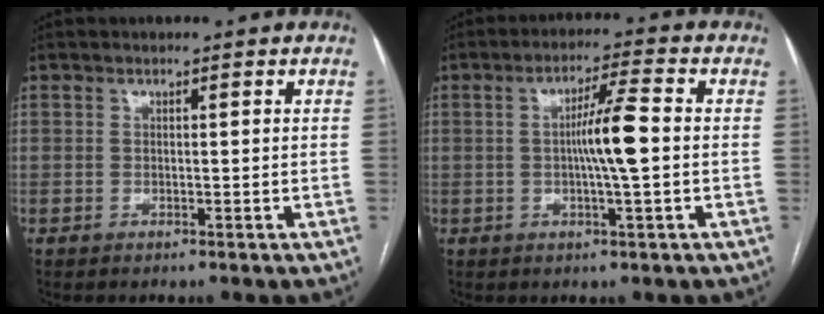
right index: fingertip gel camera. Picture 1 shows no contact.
{"total": 7.0, "force": [-0.2, 0.0, 7.0], "torque": [-0.124, 0.006, -0.007]}